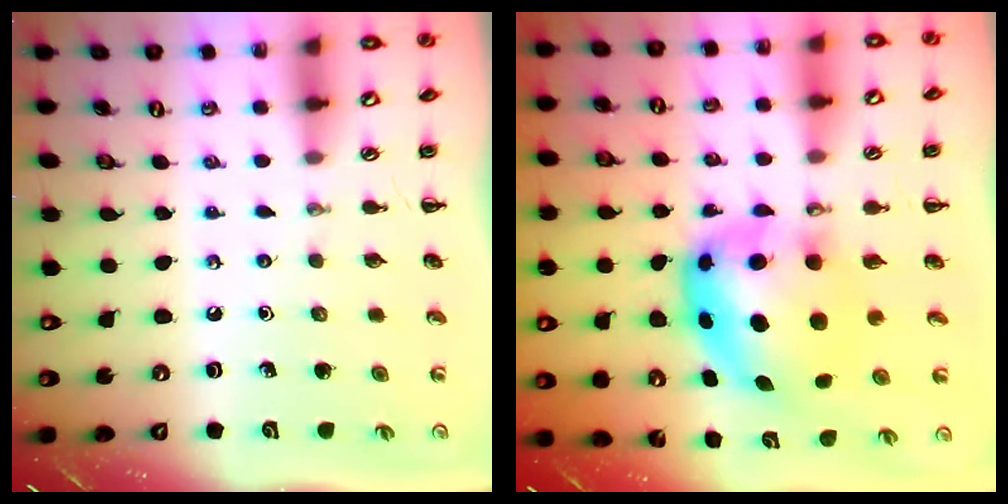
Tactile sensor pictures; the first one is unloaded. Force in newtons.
{"total": 7.7, "press": 7.4, "slide": 2.2}